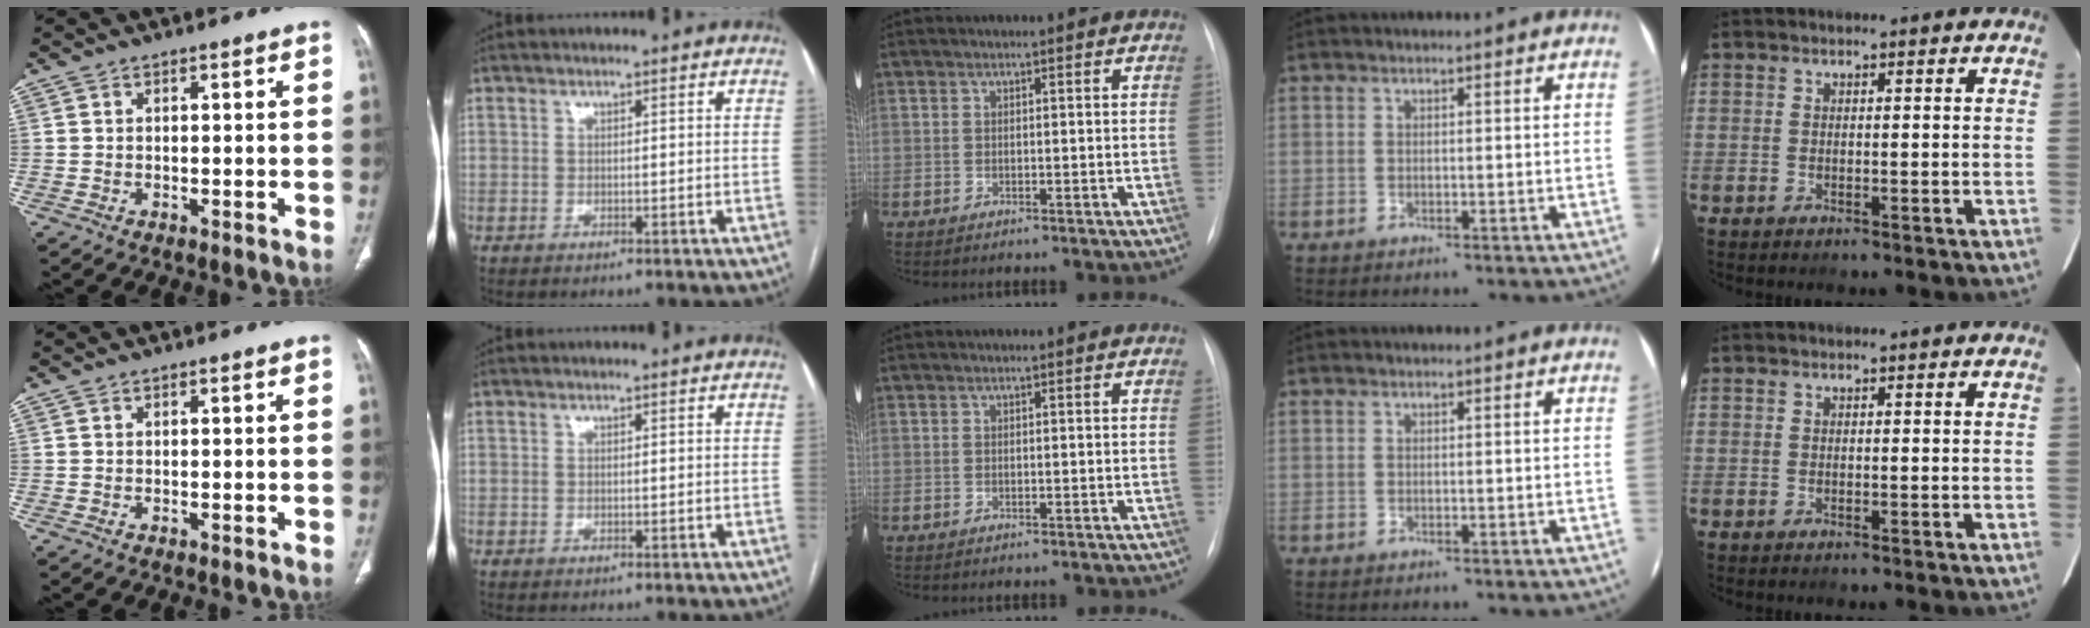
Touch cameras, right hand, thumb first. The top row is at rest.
{}